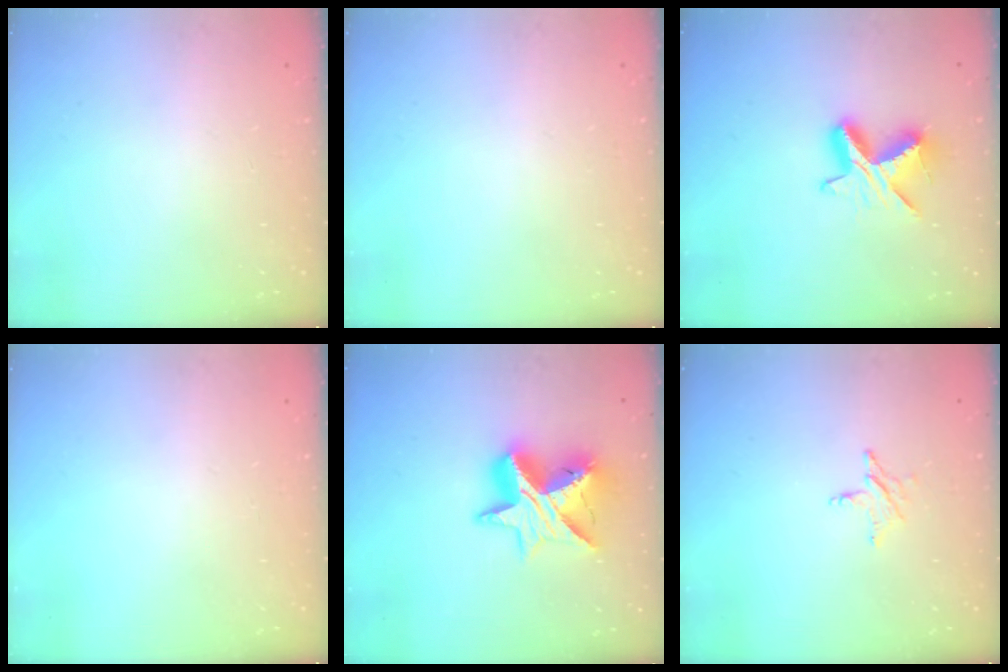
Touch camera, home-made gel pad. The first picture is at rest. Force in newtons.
{"total": 0.0}
{"total": 9.3, "press": 9.3, "slide": 0.7}
{"total": 0.0}
{"total": 14.6, "press": 14.5, "slide": 1.0}
{"total": 3.6, "press": 3.6, "slide": 0.4}